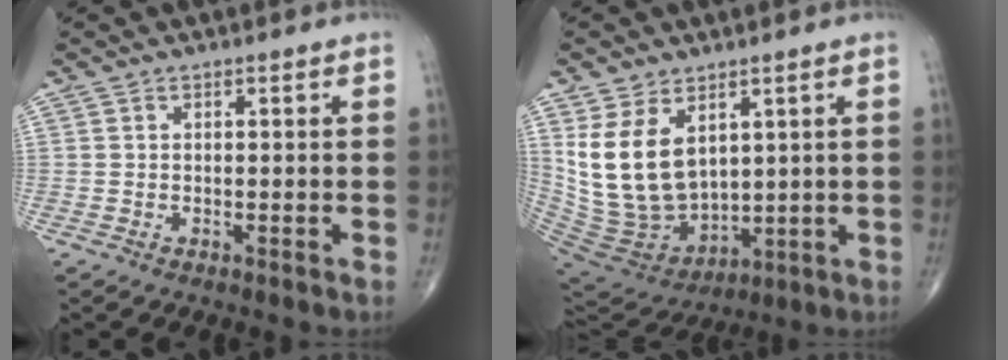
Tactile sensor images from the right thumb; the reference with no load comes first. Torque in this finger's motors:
{"motor_torque": [-0.08, 0.59, 0.93, 0.82, 0.21]}